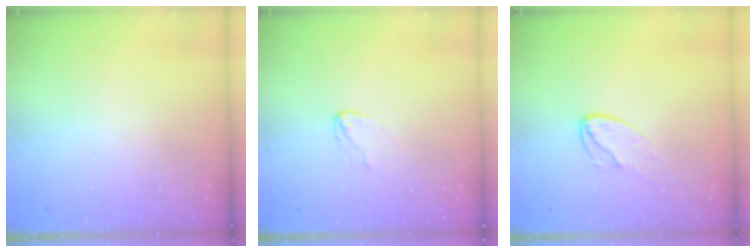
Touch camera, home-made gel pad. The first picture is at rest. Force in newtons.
{"total": 2.6, "press": 2.6, "slide": 0.0}
{"total": 7.1, "press": 7.1, "slide": 0.5}